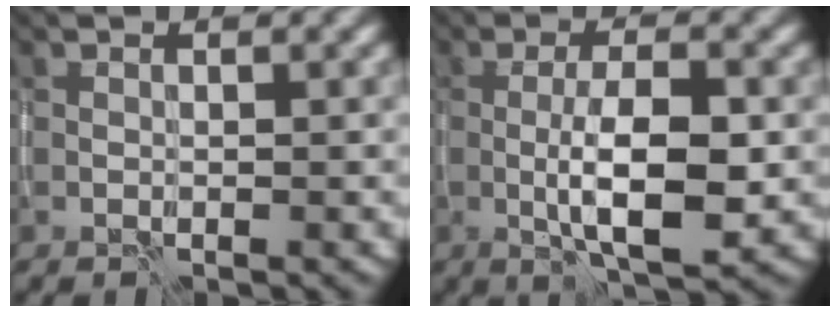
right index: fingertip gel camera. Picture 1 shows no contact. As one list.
[{"total": 6.3, "force": [-0.8, 1.7, 6.0], "torque": [-0.106, -0.004, -0.013]}]